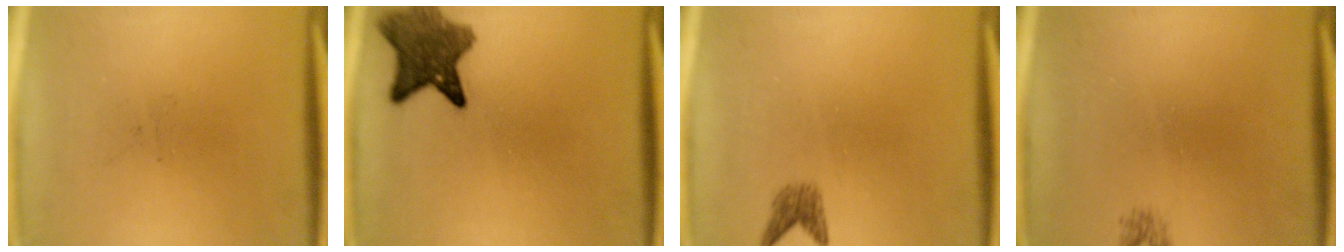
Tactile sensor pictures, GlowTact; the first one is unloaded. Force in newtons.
{"total": 7.8}
{"total": 1.8}
{"total": 0.9}